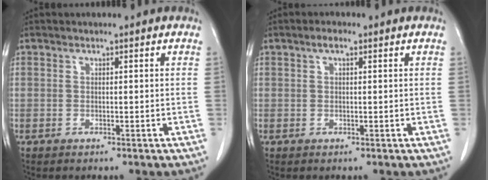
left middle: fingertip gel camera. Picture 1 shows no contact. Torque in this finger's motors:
{"motor_torque": [0.10, -0.08, 0.00, 0.01]}